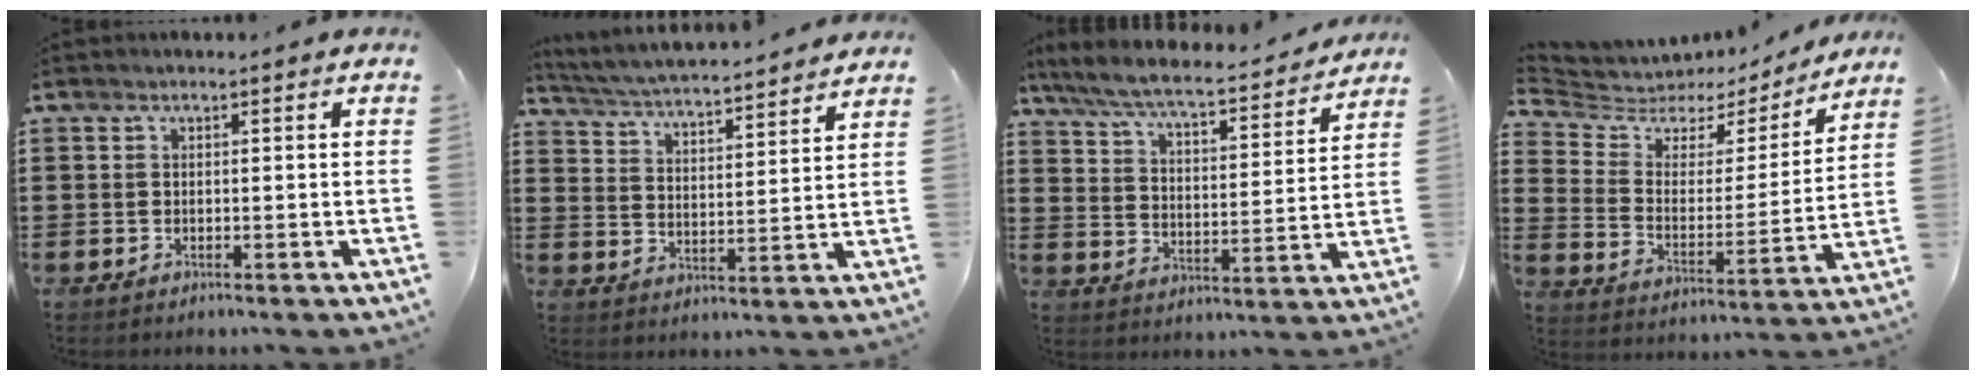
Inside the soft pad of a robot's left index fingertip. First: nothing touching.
{"total": 4.3, "force": [4.2, -0.5, 0.9], "torque": [-0.038, -0.035, 0.067]}
{"total": 6.1, "force": [5.6, 0.2, 2.4], "torque": [-0.073, -0.039, 0.089]}
{"total": 4.7, "force": [3.8, 2.6, 1.0], "torque": [-0.052, -0.027, 0.059]}